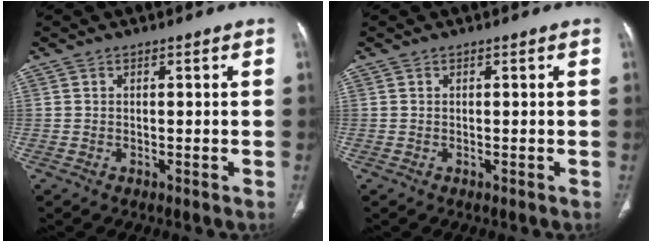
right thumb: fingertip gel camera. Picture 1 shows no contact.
{"total": 0.0}